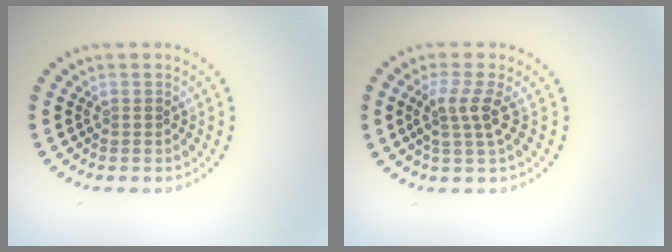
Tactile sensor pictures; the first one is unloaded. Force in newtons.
{"total": 2.7, "press": 2.0, "slide": 1.9}